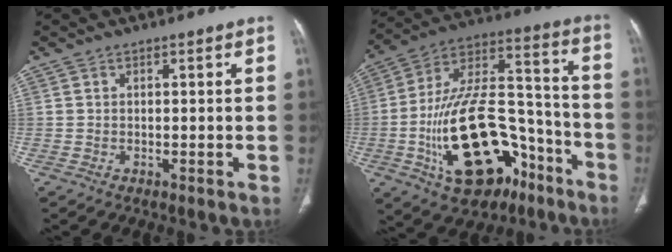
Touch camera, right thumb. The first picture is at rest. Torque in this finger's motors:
{"motor_torque": [2.70, 2.31, 2.23, -0.54, 0.65]}